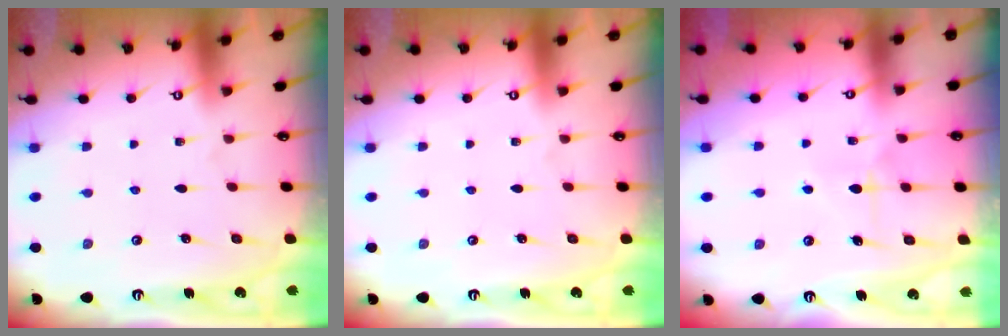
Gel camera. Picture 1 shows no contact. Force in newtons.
{"total": 0.0}
{"total": 5.9, "press": 5.9, "slide": 0.7}